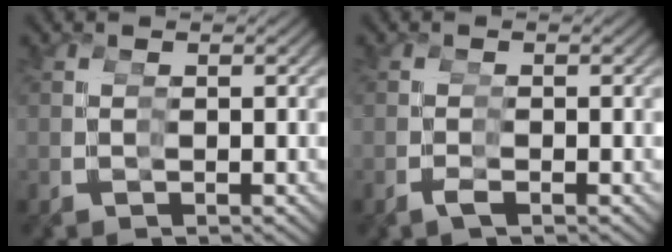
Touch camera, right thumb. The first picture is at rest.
{"total": 0.9, "force": [-0.8, 0.0, 0.5], "torque": [-0.021, -0.006, -0.010]}